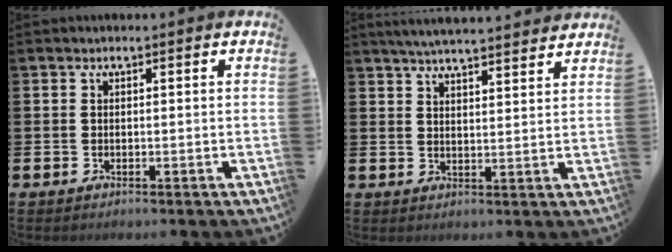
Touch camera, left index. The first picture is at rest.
{"total": 4.9, "force": [4.8, -0.1, 0.9], "torque": [-0.029, -0.024, 0.085]}